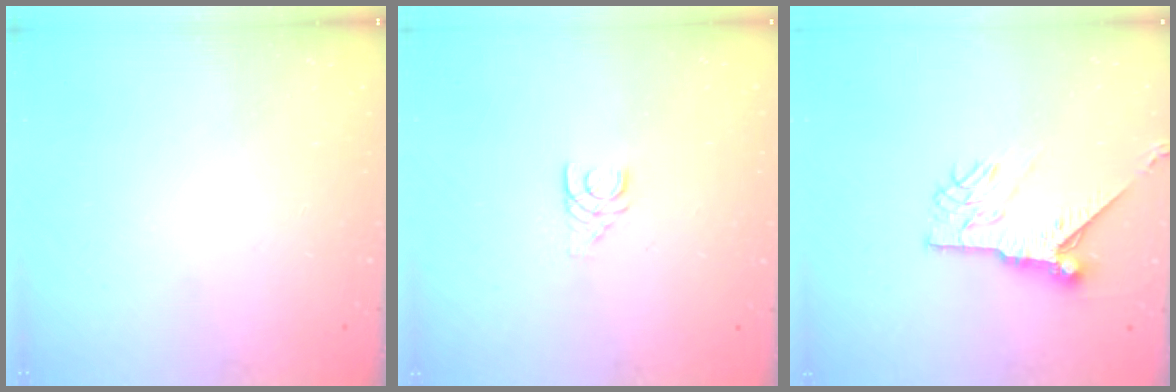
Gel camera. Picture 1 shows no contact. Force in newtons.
{"total": 3.3, "press": 3.3, "slide": 0.3}
{"total": 10.2, "press": 10.2, "slide": 0.5}